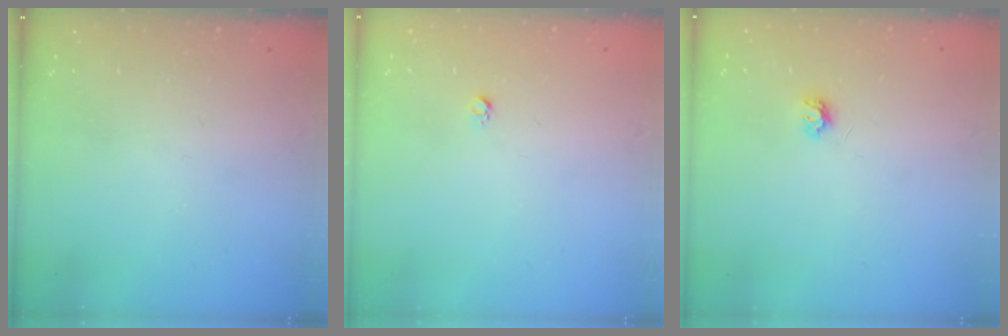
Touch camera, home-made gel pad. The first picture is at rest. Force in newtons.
{"total": 3.1, "press": 3.1, "slide": 0.3}
{"total": 3.8, "press": 3.8, "slide": 0.4}